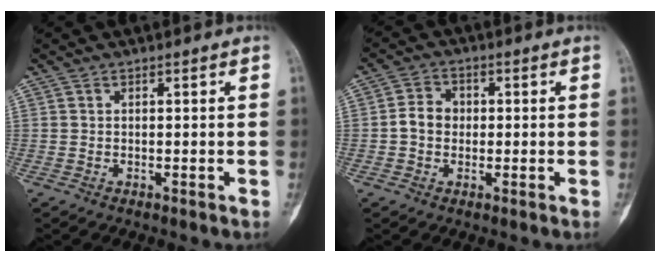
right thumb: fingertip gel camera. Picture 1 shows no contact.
{"total": 4.6, "force": [-0.2, 3.8, 2.6], "torque": [-0.033, 0.015, -0.012]}